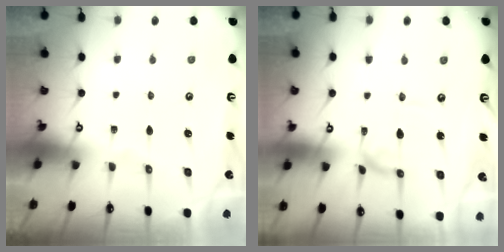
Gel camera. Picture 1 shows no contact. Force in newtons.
{"total": 0.6, "press": 0.6, "slide": 0.1}